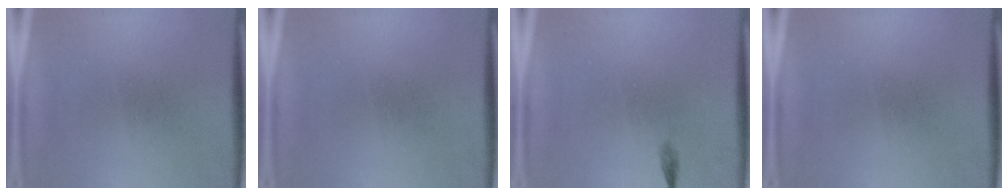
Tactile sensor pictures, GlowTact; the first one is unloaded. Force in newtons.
{"total": 0.0}
{"total": 0.6}
{"total": 0.0}